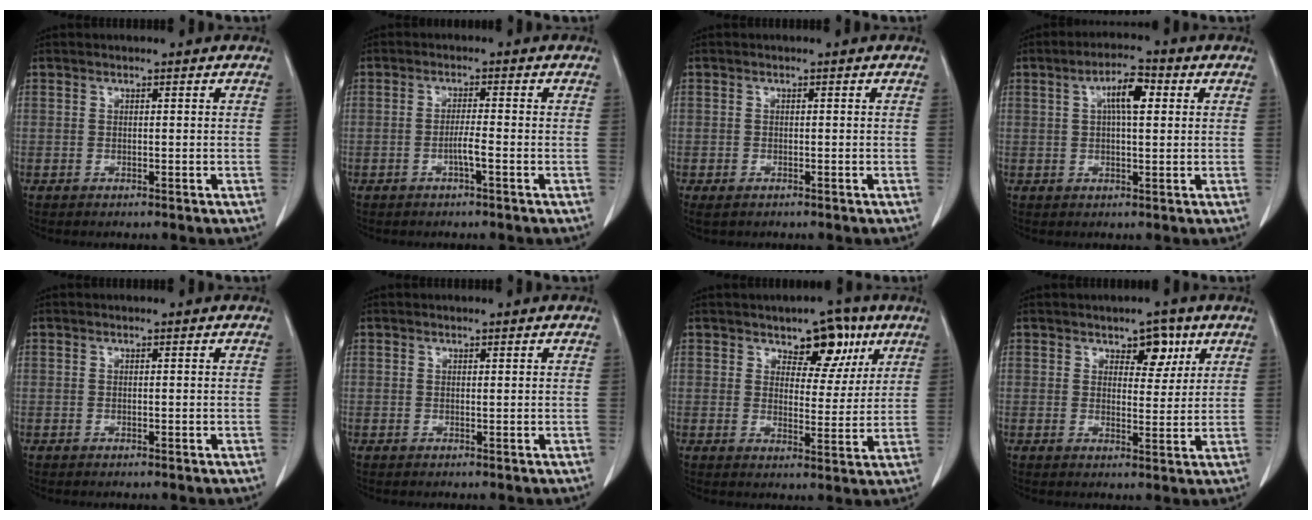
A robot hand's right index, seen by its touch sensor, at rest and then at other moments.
{"total": 2.4, "force": [-1.0, -0.2, 2.2], "torque": [-0.039, 0.001, -0.020]}
{"total": 1.5, "force": [-0.9, 0.8, 0.8], "torque": [-0.021, -0.003, -0.009]}
{"total": 5.6, "force": [1.6, 1.5, 5.2], "torque": [-0.094, 0.013, 0.025]}
{"total": 0.0}
{"total": 0.0}
{"total": 7.5, "force": [4.4, 4.0, 4.6], "torque": [-0.049, 0.003, 0.063]}
{"total": 4.6, "force": [2.6, 2.4, 2.9], "torque": [-0.032, 0.001, 0.037]}